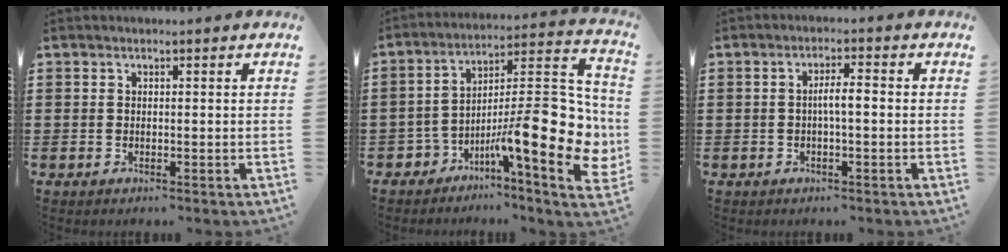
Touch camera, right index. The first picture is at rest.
{"total": 15.7, "force": [-4.4, 4.9, 14.3], "torque": [-0.200, -0.010, -0.071]}
{"total": 2.8, "force": [-0.4, 0.5, 2.8], "torque": [-0.050, 0.003, -0.009]}